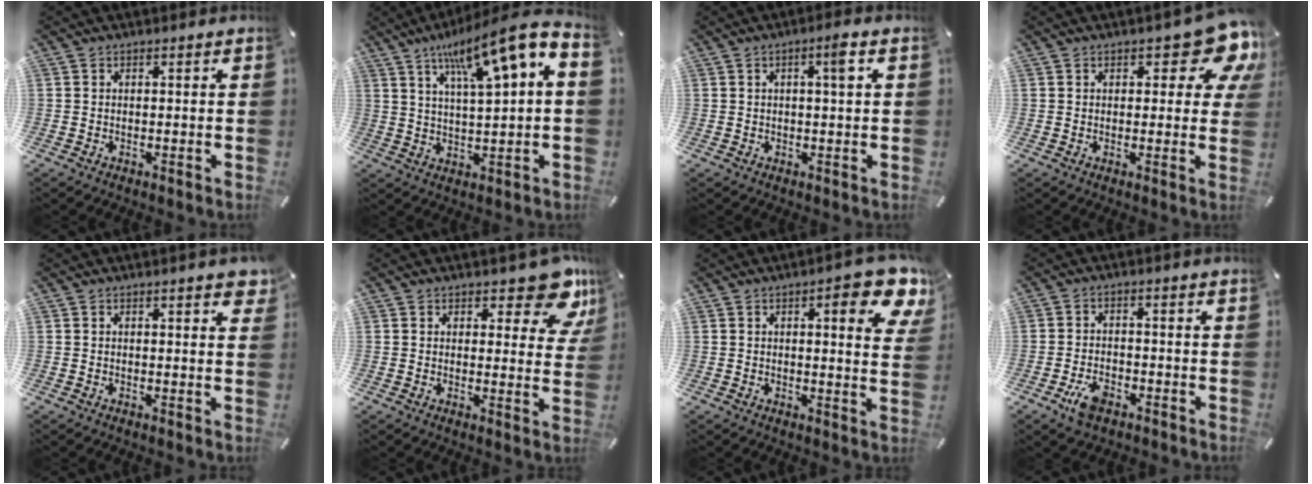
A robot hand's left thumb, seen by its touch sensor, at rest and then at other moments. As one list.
[{"total": 12.3, "force": [7.7, 2.5, 9.2], "torque": [-0.160, -0.048, 0.129]}, {"total": 3.7, "force": [1.1, 0.5, 3.5], "torque": [-0.053, -0.002, 0.011]}, {"total": 10.5, "force": [5.8, 4.4, 7.5], "torque": [-0.082, -0.036, 0.093]}, {"total": 2.7, "force": [1.6, 0.7, 2.1], "torque": [-0.028, -0.003, 0.023]}, {"total": 11.1, "force": [7.5, 4.7, 6.6], "torque": [-0.057, -0.057, 0.126]}, {"total": 10.7, "force": [5.3, 2.8, 8.8], "torque": [-0.109, -0.034, 0.081]}, {"total": 5.5, "force": [-3.0, 3.2, 3.3], "torque": [-0.070, 0.015, -0.056]}]